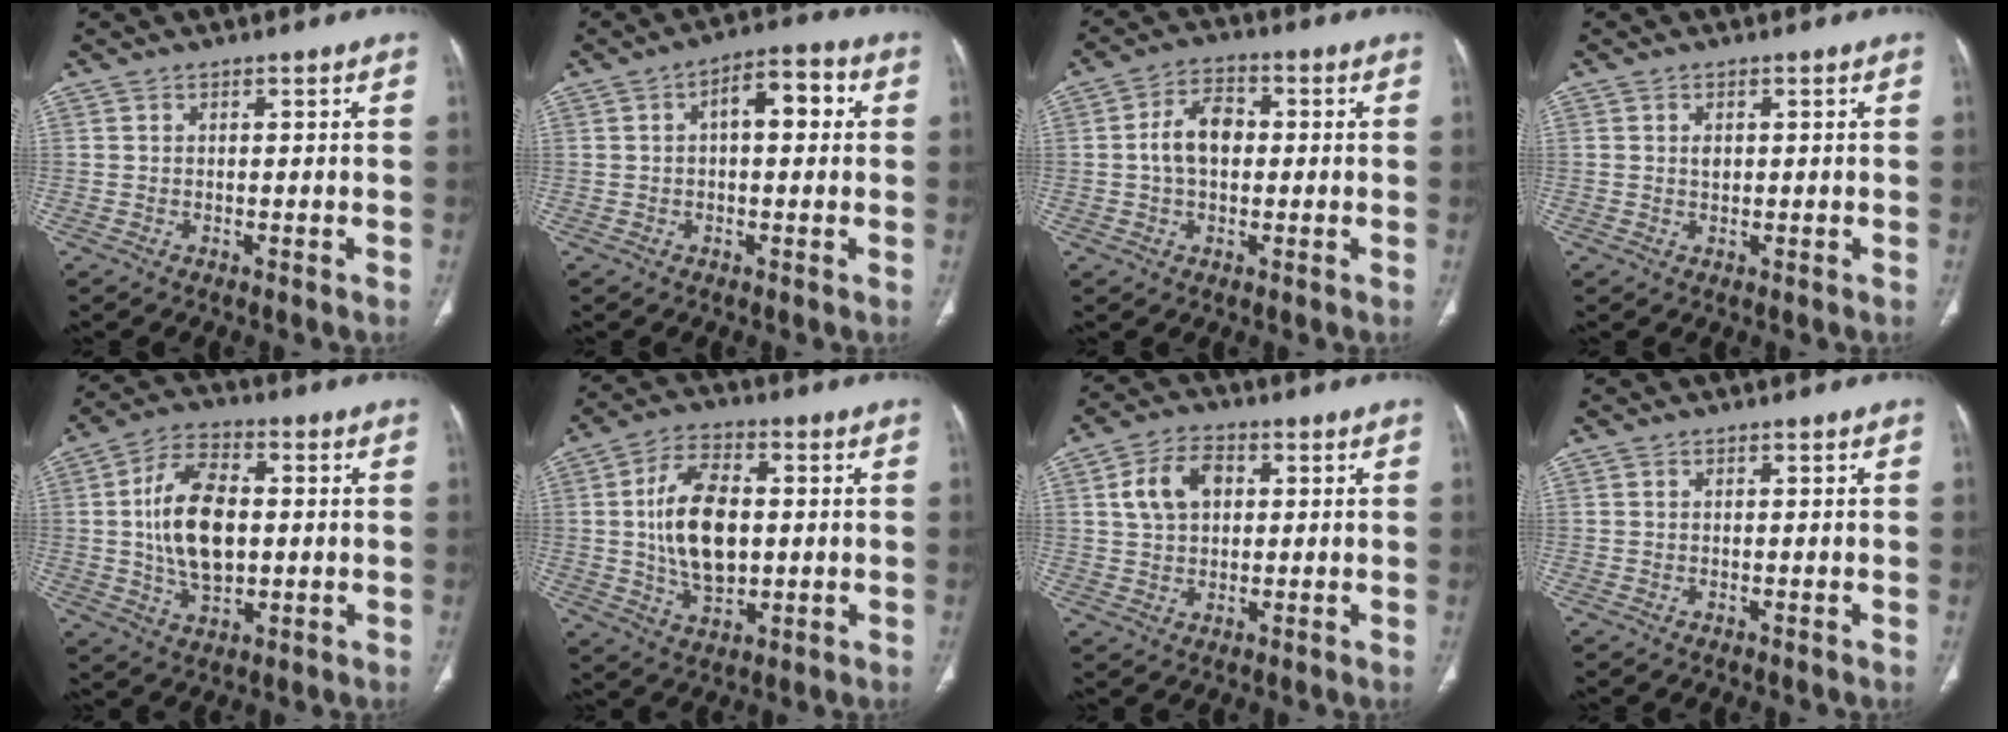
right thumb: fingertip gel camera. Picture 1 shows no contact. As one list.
[{"total": 7.7, "force": [1.4, 3.7, 6.6], "torque": [-0.083, 0.023, 0.015]}, {"total": 7.7, "force": [0.3, 5.1, 5.8], "torque": [-0.095, 0.018, -0.002]}, {"total": 1.4, "force": [0.3, 1.0, 0.9], "torque": [-0.011, -0.001, 0.008]}, {"total": 14.3, "force": [0.8, 8.2, 11.7], "torque": [-0.203, 0.007, 0.015]}, {"total": 14.2, "force": [0.9, 8.2, 11.6], "torque": [-0.197, 0.003, 0.019]}, {"total": 8.2, "force": [2.0, 5.7, 5.6], "torque": [-0.092, 0.009, 0.034]}, {"total": 0.0}]